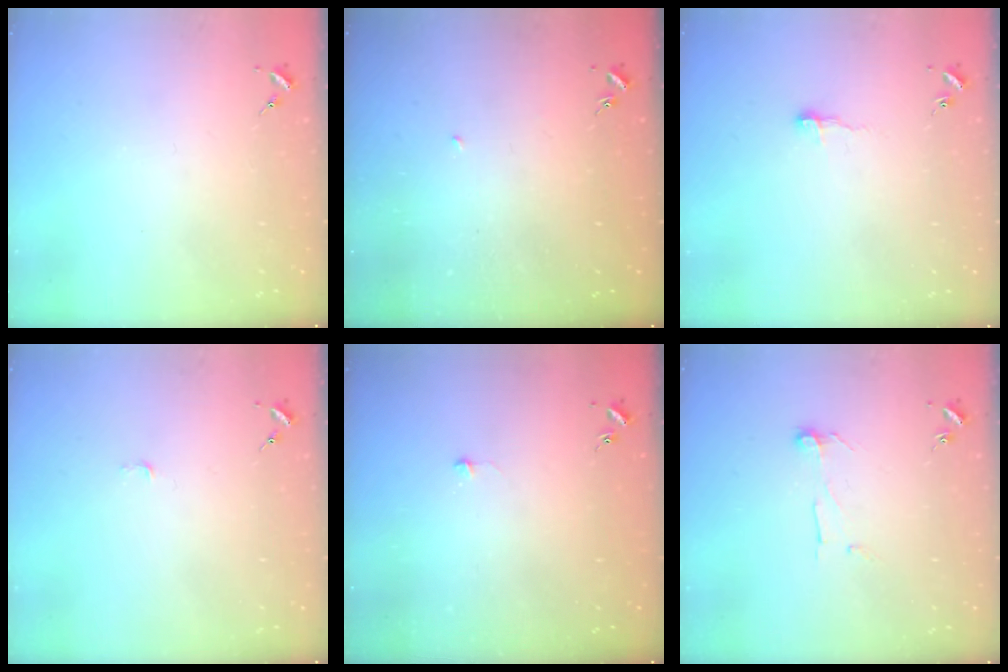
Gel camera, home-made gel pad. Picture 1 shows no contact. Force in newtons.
{"total": 2.3, "press": 2.3, "slide": 0.1}
{"total": 6.3, "press": 6.2, "slide": 0.6}
{"total": 2.3, "press": 2.3, "slide": 0.3}
{"total": 4.3, "press": 4.3, "slide": 0.3}
{"total": 7.3, "press": 7.2, "slide": 0.8}